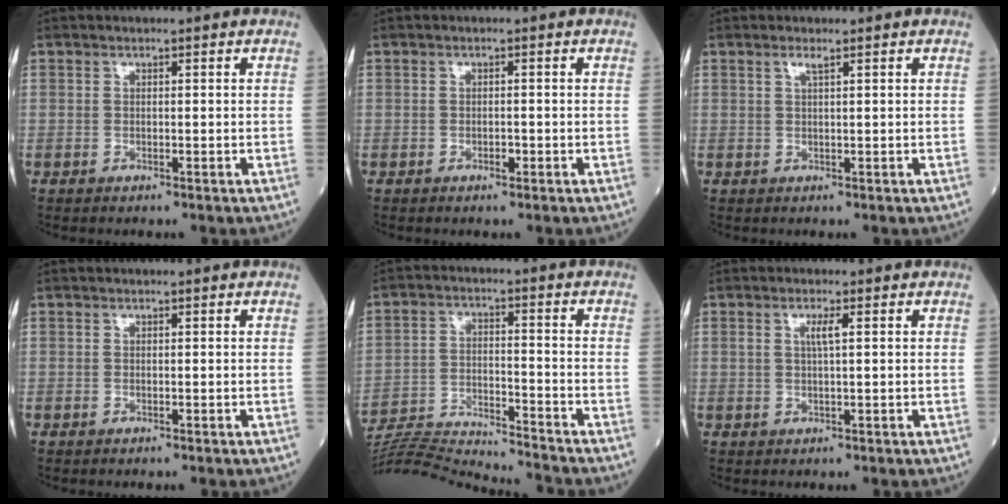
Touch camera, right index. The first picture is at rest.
{"total": 0.9, "force": [-0.5, 0.4, 0.6], "torque": [-0.011, 0.001, -0.008]}
{"total": 1.0, "force": [0.6, -0.1, 0.8], "torque": [-0.021, 0.004, 0.014]}
{"total": 0.0}
{"total": 16.9, "force": [-16.3, -1.3, 4.2], "torque": [-0.077, -0.010, -0.261]}
{"total": 2.0, "force": [0.6, 0.0, 1.9], "torque": [-0.040, 0.000, 0.009]}